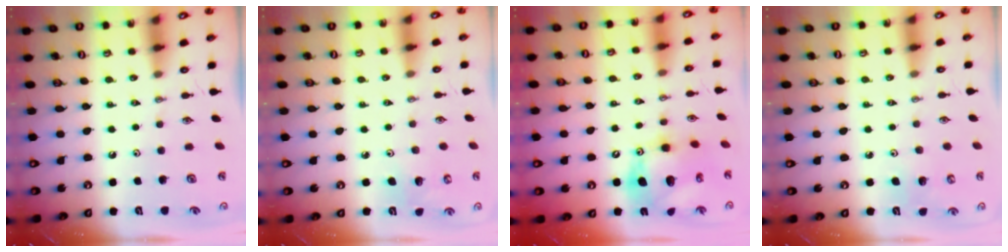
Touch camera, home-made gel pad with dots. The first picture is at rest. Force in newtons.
{"total": 5.1, "press": 5.0, "slide": 1.0}
{"total": 15.4, "press": 15.4, "slide": 1.4}
{"total": 5.4, "press": 5.3, "slide": 1.3}